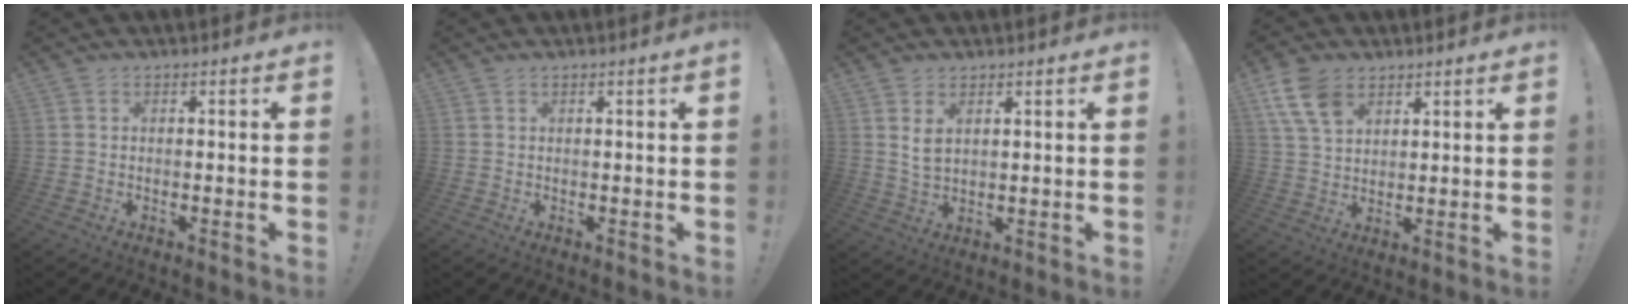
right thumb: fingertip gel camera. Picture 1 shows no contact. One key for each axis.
{"total": 1.0, "fx": 0.4, "fy": -0.4, "fz": 0.8, "tx": -0.013, "ty": -0.001, "tz": 0.004}
{"total": 4.6, "fx": 2.3, "fy": 2.4, "fz": 3.2, "tx": -0.058, "ty": -0.013, "tz": 0.041}
{"total": 10.5, "fx": 5.8, "fy": 6.6, "fz": 5.7, "tx": -0.110, "ty": -0.019, "tz": 0.115}